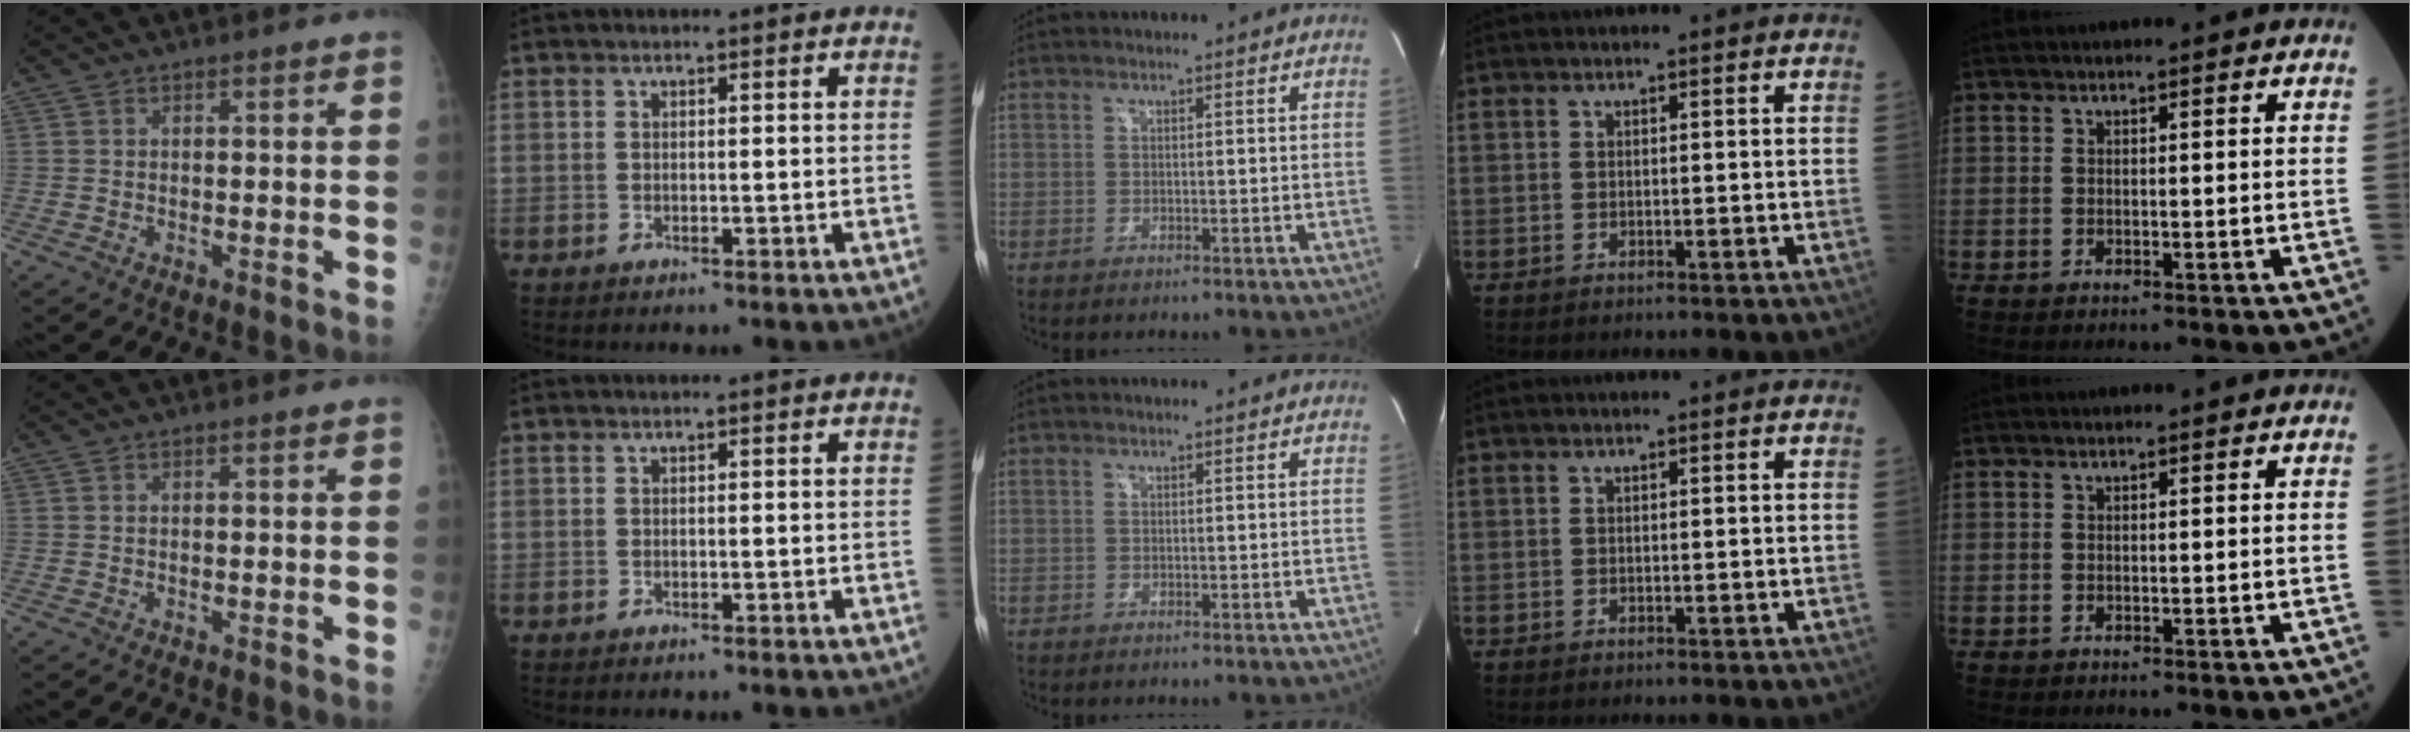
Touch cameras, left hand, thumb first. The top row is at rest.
{}